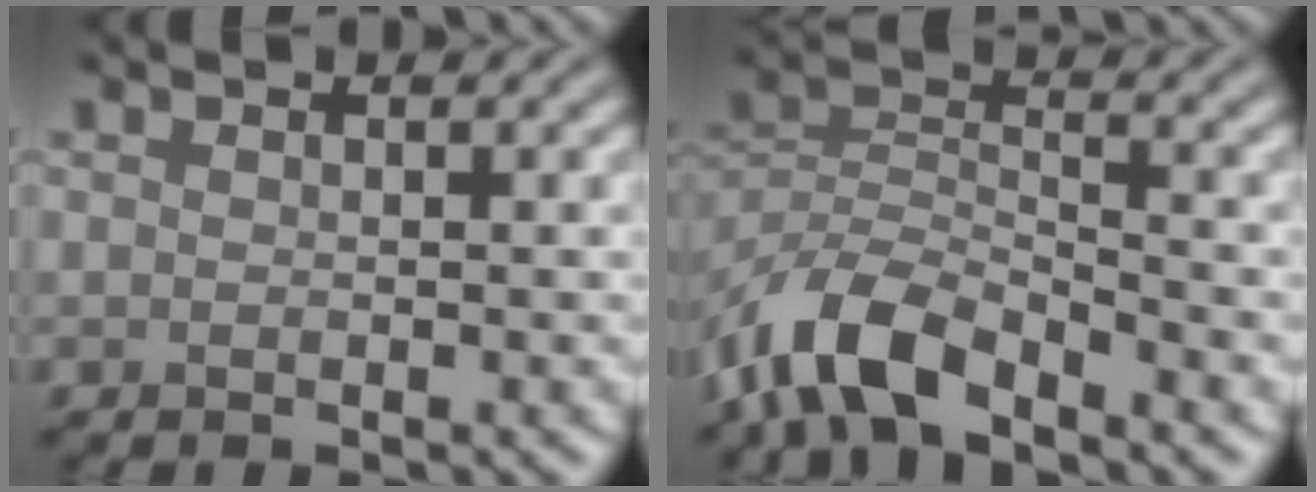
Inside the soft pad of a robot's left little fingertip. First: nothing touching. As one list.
[{"total": 6.9, "force": [-5.1, 2.5, 3.9], "torque": [-0.072, 0.000, -0.108]}]